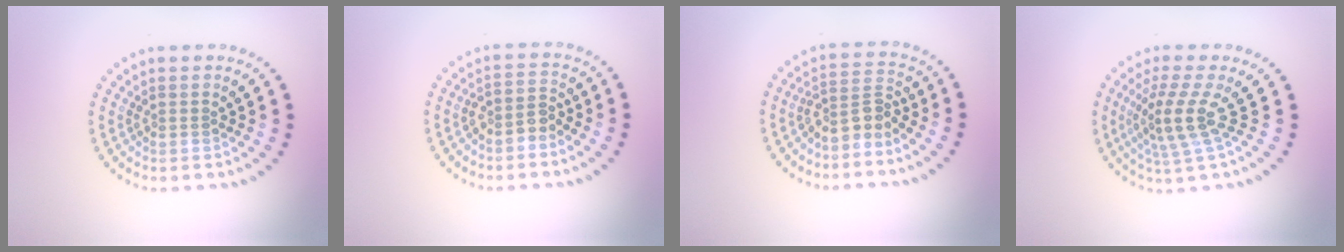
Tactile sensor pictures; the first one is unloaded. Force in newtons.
{"total": 2.2, "press": 1.8, "slide": 1.3}
{"total": 2.8, "press": 2.0, "slide": 1.9}
{"total": 3.7, "press": 2.7, "slide": 2.6}